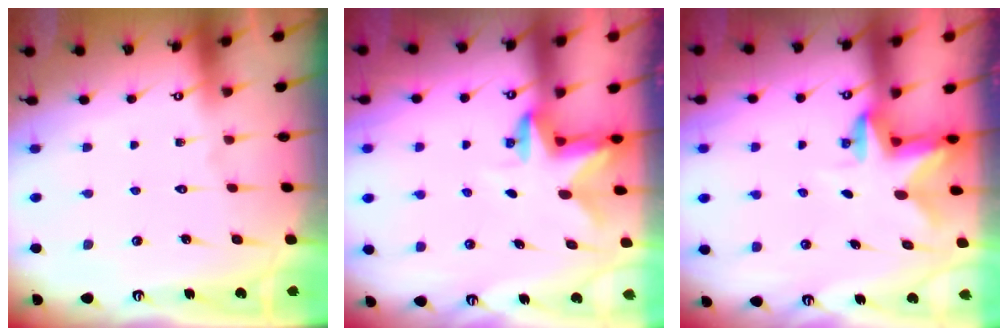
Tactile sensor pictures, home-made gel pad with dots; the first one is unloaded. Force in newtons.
{"total": 2.7, "press": 2.6, "slide": 0.5}
{"total": 2.5, "press": 2.4, "slide": 0.4}